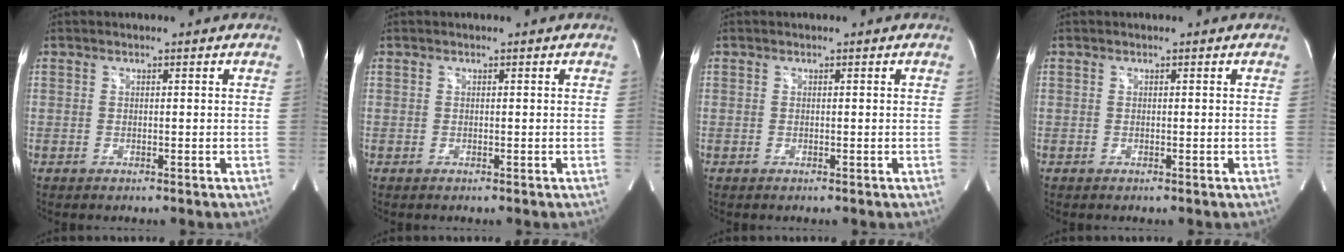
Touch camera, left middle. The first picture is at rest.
{"total": 0.0}
{"total": 0.0}
{"total": 0.0}